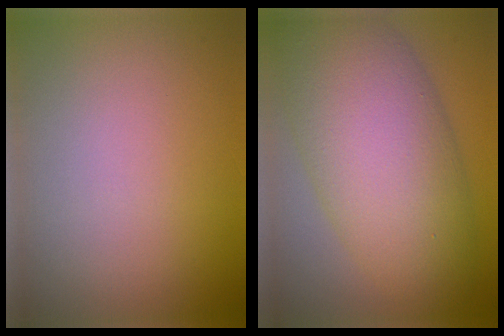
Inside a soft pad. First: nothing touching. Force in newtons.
{"total": 10.7, "press": 10.7, "slide": 0.5}